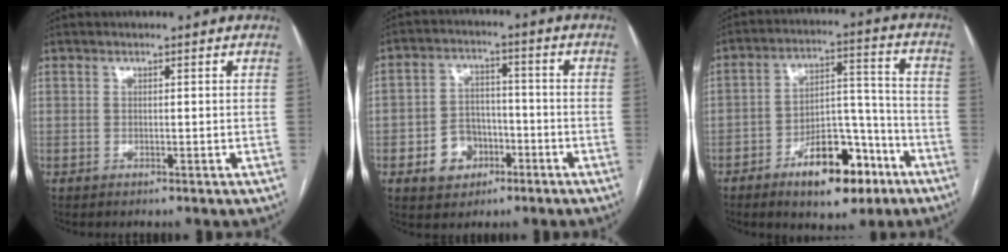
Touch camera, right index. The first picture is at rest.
{"total": 7.1, "force": [-2.8, 5.8, 3.0], "torque": [-0.056, 0.020, -0.037]}
{"total": 13.2, "force": [-7.4, 5.6, 9.3], "torque": [-0.135, 0.024, -0.110]}